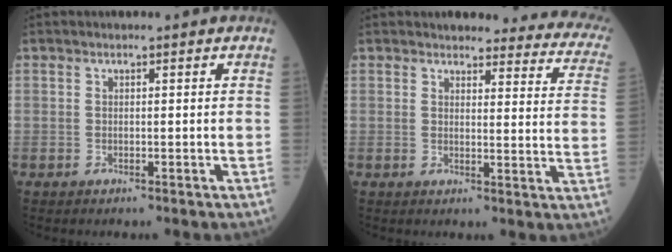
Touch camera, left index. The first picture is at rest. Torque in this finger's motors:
{"motor_torque": [-0.51, -0.89, -0.07, -0.01]}